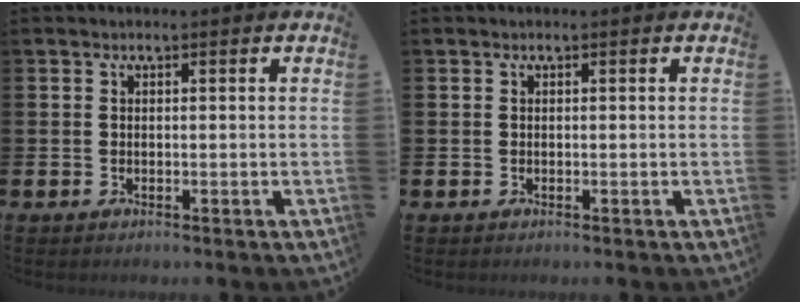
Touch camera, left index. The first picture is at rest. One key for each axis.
{"total": 0.0}